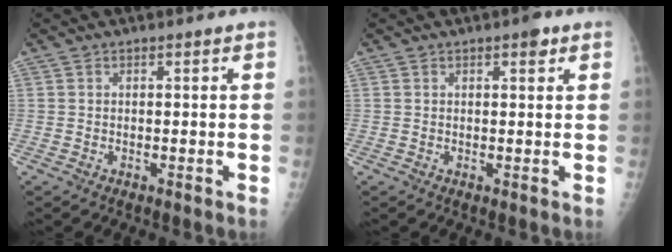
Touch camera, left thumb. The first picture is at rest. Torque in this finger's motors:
{"motor_torque": [0.53, 0.30, 0.42, 0.17, 0.00]}